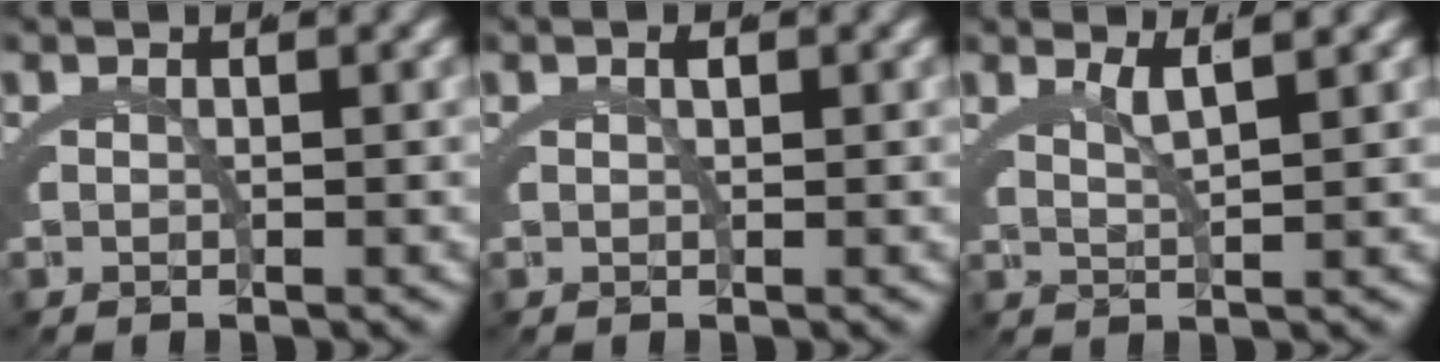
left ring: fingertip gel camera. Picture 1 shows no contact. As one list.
[{"total": 0.7, "force": [0.3, 0.0, 0.6], "torque": [-0.007, 0.002, 0.006]}, {"total": 2.5, "force": [1.8, -0.9, 1.5], "torque": [-0.025, -0.006, 0.039]}]